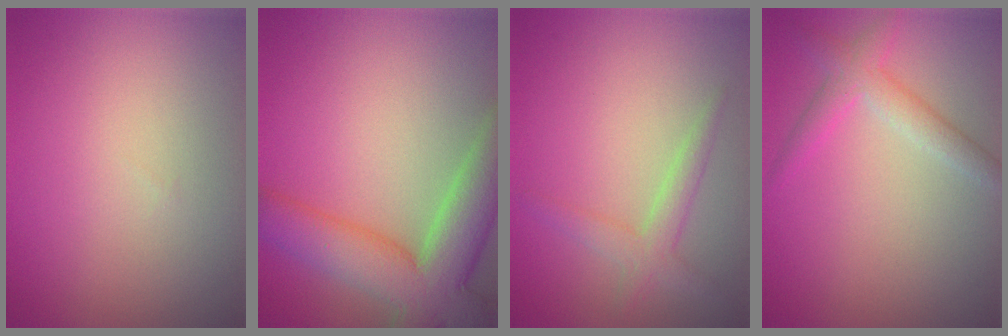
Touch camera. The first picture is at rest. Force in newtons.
{"total": 9.0, "press": 9.0, "slide": 0.6}
{"total": 2.1, "press": 2.1, "slide": 0.1}
{"total": 2.7, "press": 2.7, "slide": 0.1}